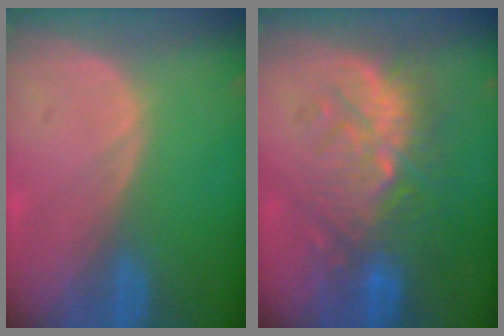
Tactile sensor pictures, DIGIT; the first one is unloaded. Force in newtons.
{"total": 9.4, "press": 9.2, "slide": 1.9}